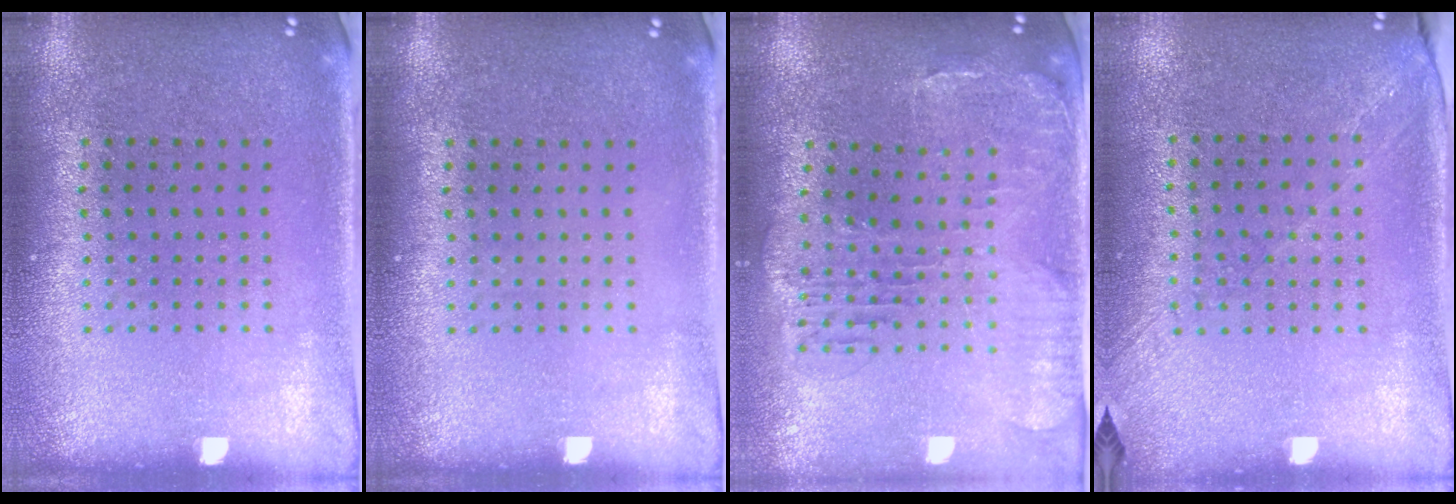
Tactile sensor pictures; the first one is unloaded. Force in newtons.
{"total": 0.0}
{"total": 1.4, "press": 1.4, "slide": 0.4}
{"total": 1.3, "press": 1.1, "slide": 0.7}